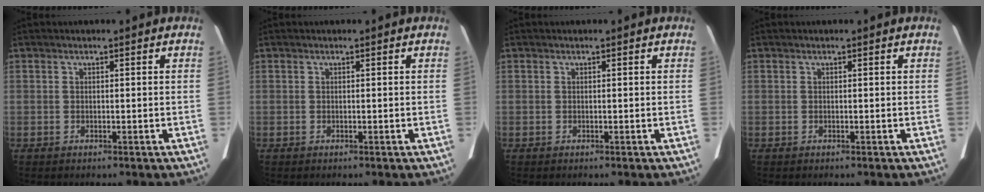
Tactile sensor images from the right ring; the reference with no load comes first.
{"total": 0.0}
{"total": 0.0}
{"total": 0.0}